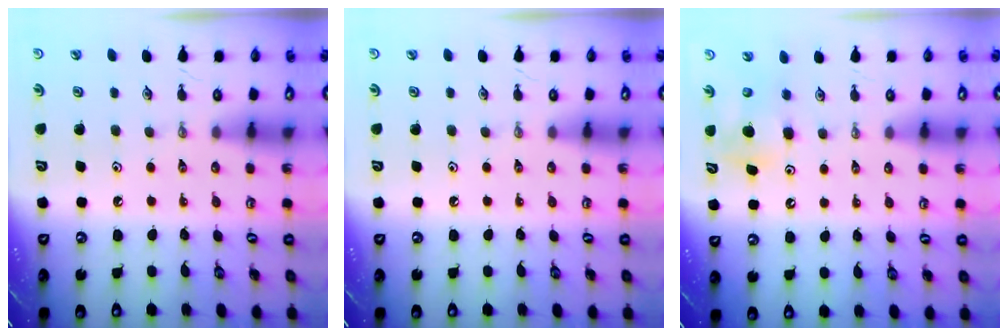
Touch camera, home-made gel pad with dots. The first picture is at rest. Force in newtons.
{"total": 0.0}
{"total": 6.8, "press": 6.7, "slide": 0.9}